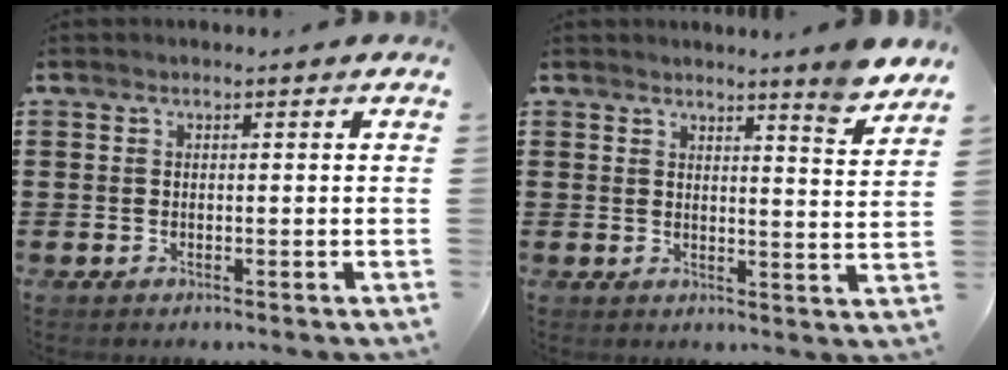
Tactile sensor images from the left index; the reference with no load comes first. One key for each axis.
{"total": 4.7, "fx": 4.2, "fy": -1.0, "fz": 1.7, "tx": -0.033, "ty": -0.032, "tz": 0.069}